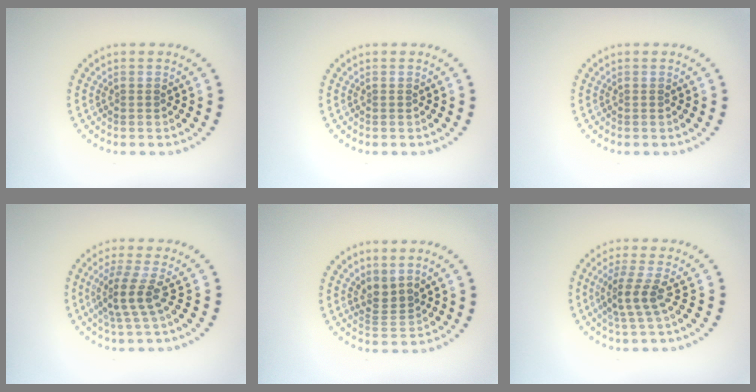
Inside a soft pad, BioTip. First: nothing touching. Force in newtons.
{"total": 0.0}
{"total": 0.0}
{"total": 2.8, "press": 2.0, "slide": 2.0}
{"total": 2.3, "press": 1.5, "slide": 1.7}
{"total": 2.5, "press": 1.8, "slide": 1.7}